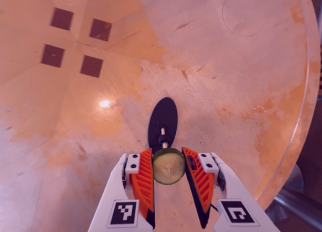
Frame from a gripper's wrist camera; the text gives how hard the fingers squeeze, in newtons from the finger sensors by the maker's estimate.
{"total": 10.0, "left": 10.1, "right": 9.9}